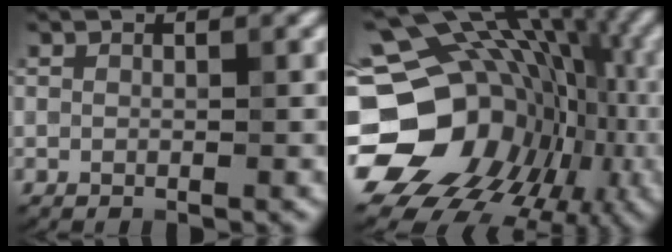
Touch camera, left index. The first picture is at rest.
{"total": 20.5, "force": [-3.9, 16.7, 11.2], "torque": [-0.168, 0.001, -0.073]}